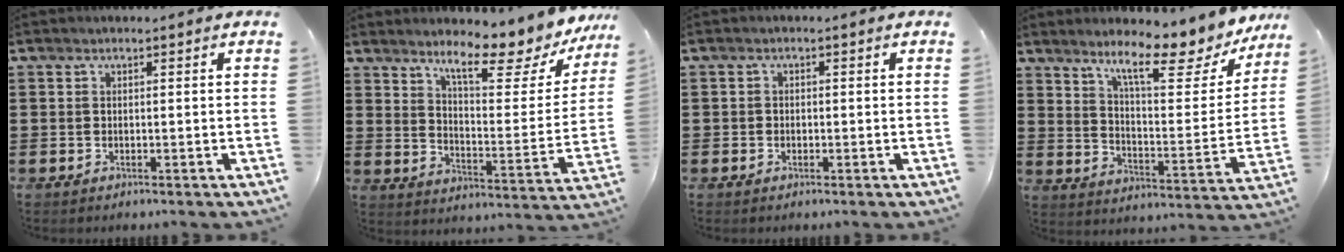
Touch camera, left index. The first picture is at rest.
{"total": 10.1, "force": [8.2, 1.2, 5.8], "torque": [-0.100, -0.058, 0.133]}
{"total": 0.8, "force": [-0.3, 0.7, 0.3], "torque": [-0.007, 0.002, -0.006]}
{"total": 11.3, "force": [8.7, 1.5, 7.1], "torque": [-0.125, -0.053, 0.140]}